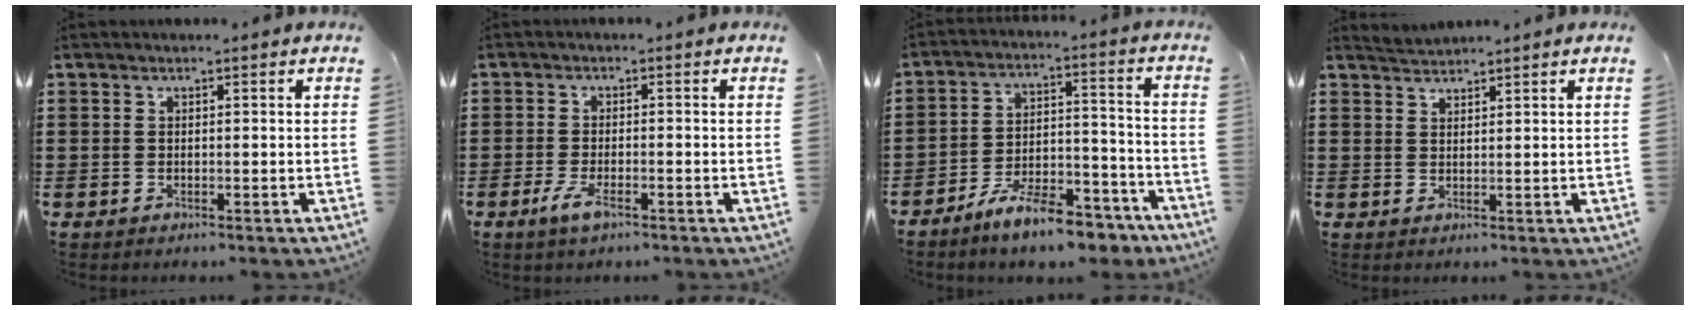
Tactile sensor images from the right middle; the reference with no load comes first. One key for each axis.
{"total": 3.3, "fx": -1.6, "fy": 0.9, "fz": 2.7, "tx": -0.065, "ty": -0.009, "tz": -0.036}
{"total": 10.3, "fx": -8.9, "fy": 1.9, "fz": 5.0, "tx": -0.082, "ty": 0.029, "tz": -0.166}
{"total": 1.9, "fx": 1.9, "fy": -0.1, "fz": -0.1, "tx": -0.004, "ty": 0.000, "tz": 0.038}